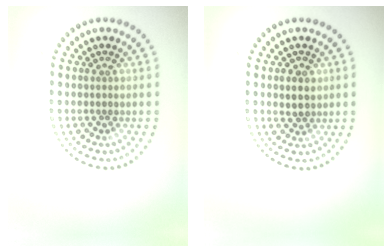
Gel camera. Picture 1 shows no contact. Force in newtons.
{"total": 2.4, "press": 2.3, "slide": 0.9}